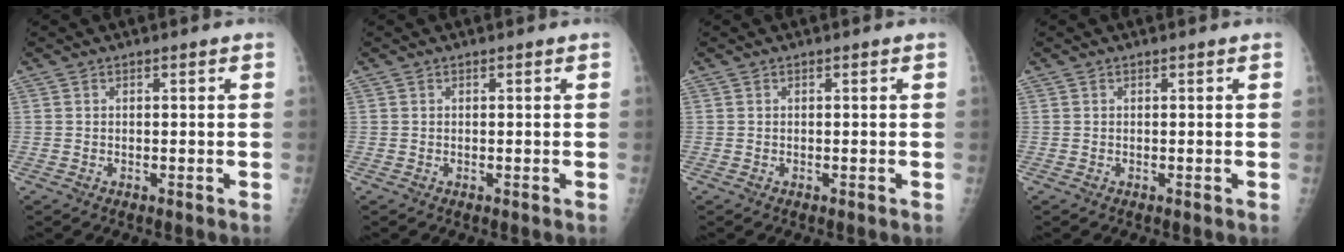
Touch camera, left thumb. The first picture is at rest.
{"total": 0.0}
{"total": 0.0}
{"total": 0.0}